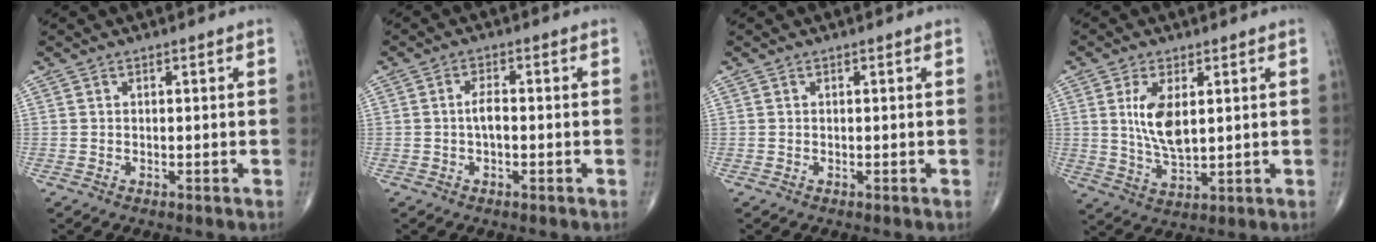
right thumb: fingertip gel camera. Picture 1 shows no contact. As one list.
[{"total": 3.0, "force": [-0.4, 1.2, 2.7], "torque": [-0.049, 0.005, -0.011]}, {"total": 0.0}, {"total": 8.3, "force": [2.0, 3.8, 7.1], "torque": [-0.132, -0.017, 0.047]}]